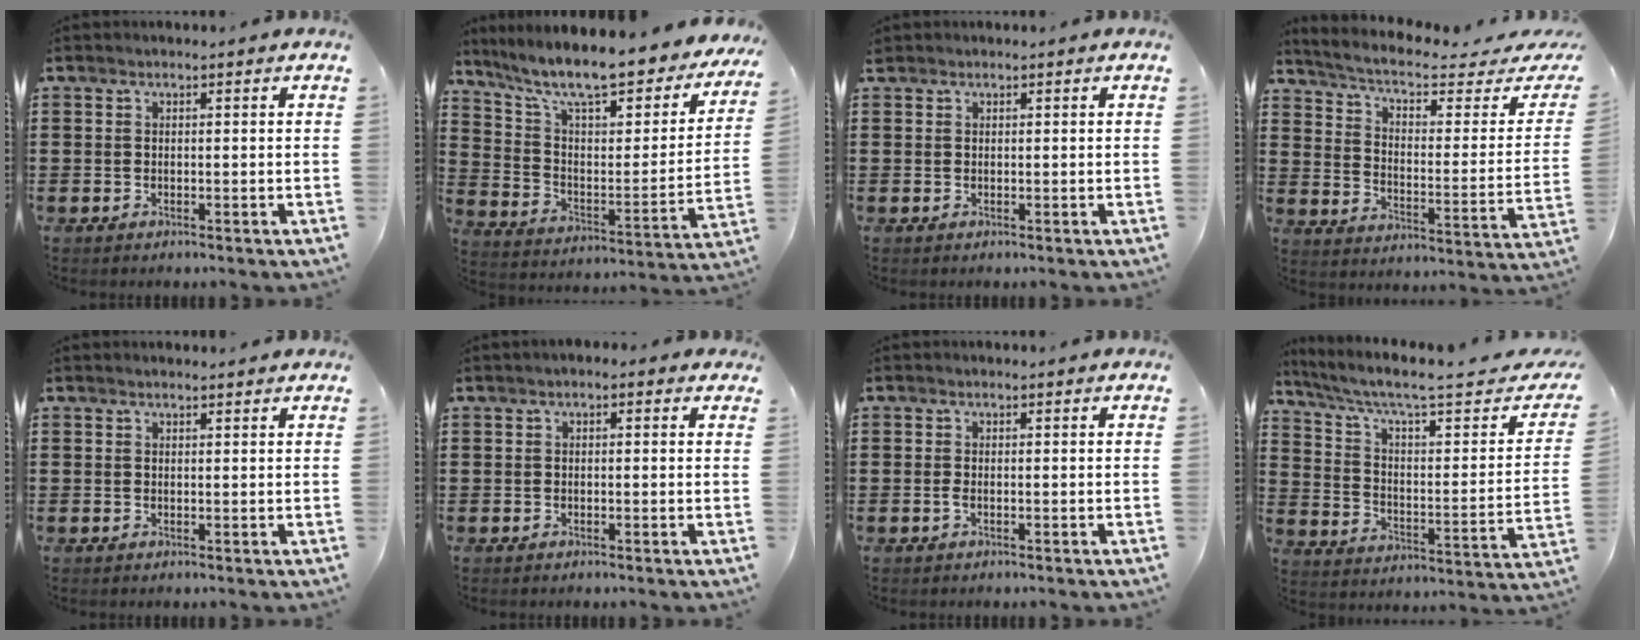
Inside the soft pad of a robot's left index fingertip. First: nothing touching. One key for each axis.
{"total": 10.7, "fx": 8.8, "fy": 1.6, "fz": 5.9, "tx": -0.141, "ty": -0.062, "tz": 0.146}
{"total": 0.6, "fx": 0.5, "fy": 0.3, "fz": 0.1, "tx": -0.003, "ty": 0.001, "tz": 0.010}
{"total": 5.0, "fx": 3.4, "fy": 0.8, "fz": 3.5, "tx": -0.084, "ty": -0.028, "tz": 0.051}
{"total": 1.0, "fx": 0.9, "fy": 0.0, "fz": 0.2, "tx": -0.006, "ty": -0.001, "tz": 0.019}
{"total": 1.0, "fx": 0.1, "fy": 0.6, "fz": 0.7, "tx": -0.015, "ty": 0.007, "tz": 0.001}
{"total": 0.8, "fx": -0.1, "fy": 0.1, "fz": 0.8, "tx": -0.015, "ty": -0.003, "tz": -0.001}
{"total": 6.9, "fx": 4.8, "fy": 0.9, "fz": 4.9, "tx": -0.113, "ty": -0.031, "tz": 0.074}